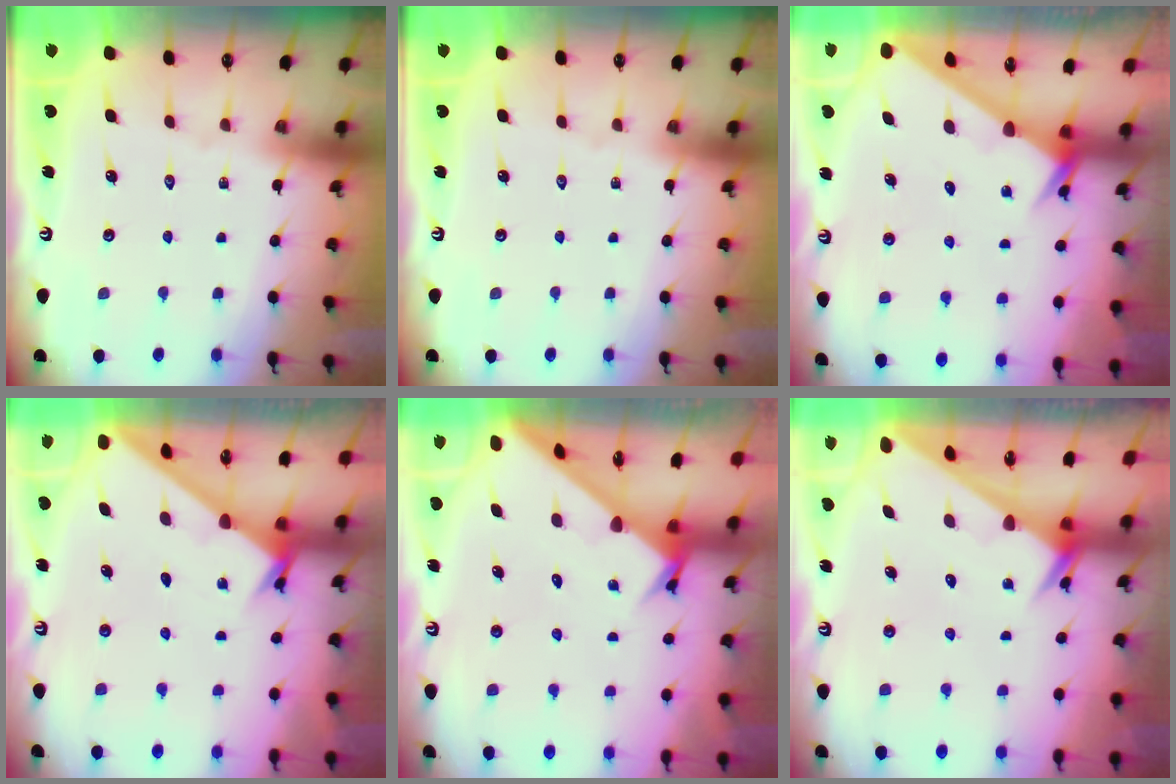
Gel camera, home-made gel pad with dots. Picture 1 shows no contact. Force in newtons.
{"total": 0.0}
{"total": 2.3, "press": 2.3, "slide": 0.2}
{"total": 2.2, "press": 2.2, "slide": 0.1}
{"total": 2.7, "press": 2.7, "slide": 0.3}
{"total": 2.5, "press": 2.5, "slide": 0.1}